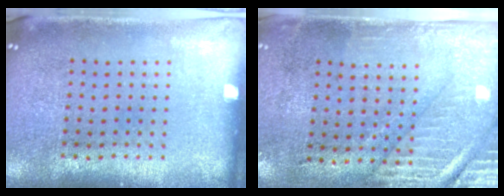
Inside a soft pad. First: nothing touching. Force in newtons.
{"total": 2.9, "press": 2.4, "slide": 1.6}